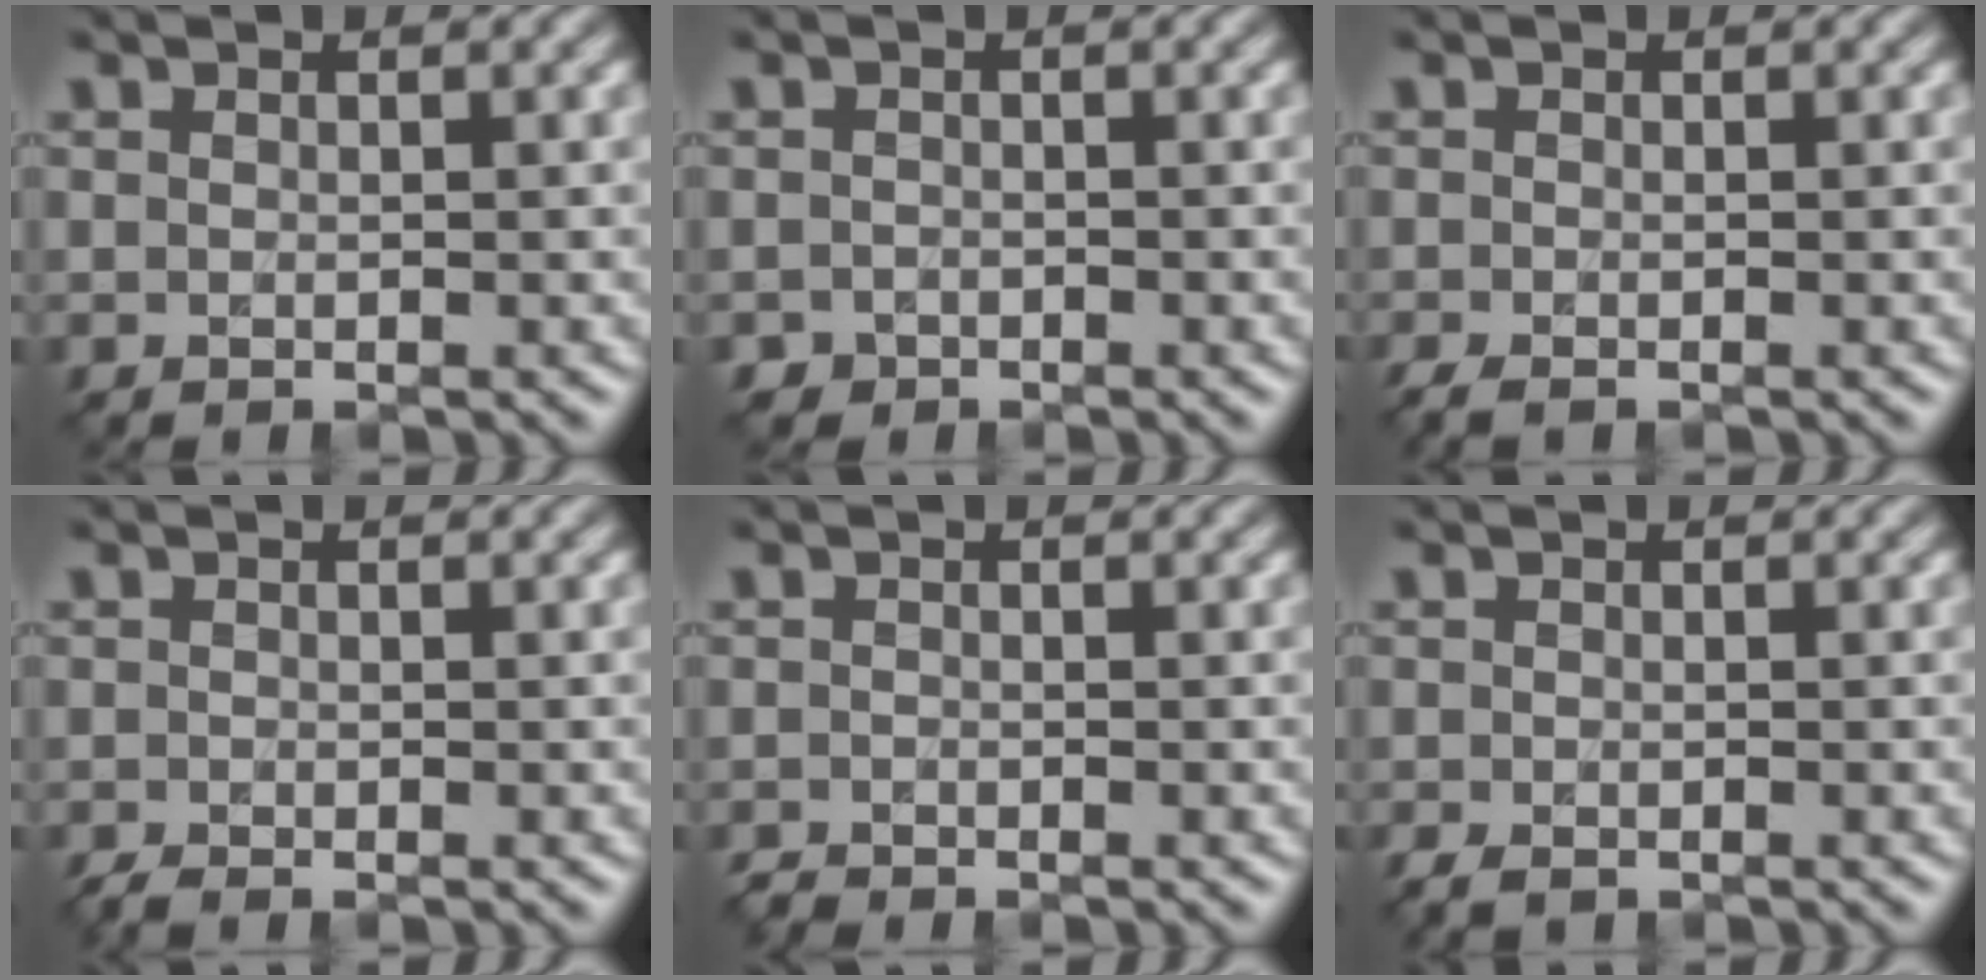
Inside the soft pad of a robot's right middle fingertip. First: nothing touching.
{"total": 0.9, "force": [-0.7, 0.6, -0.2], "torque": [0.005, -0.006, -0.012]}
{"total": 1.4, "force": [-1.1, 0.3, 0.8], "torque": [-0.025, -0.009, -0.023]}
{"total": 1.0, "force": [-0.8, 0.0, 0.6], "torque": [-0.014, -0.003, -0.018]}
{"total": 0.9, "force": [-0.9, 0.0, 0.1], "torque": [-0.004, -0.005, -0.020]}
{"total": 1.6, "force": [-1.2, 0.6, 0.8], "torque": [-0.023, -0.010, -0.024]}